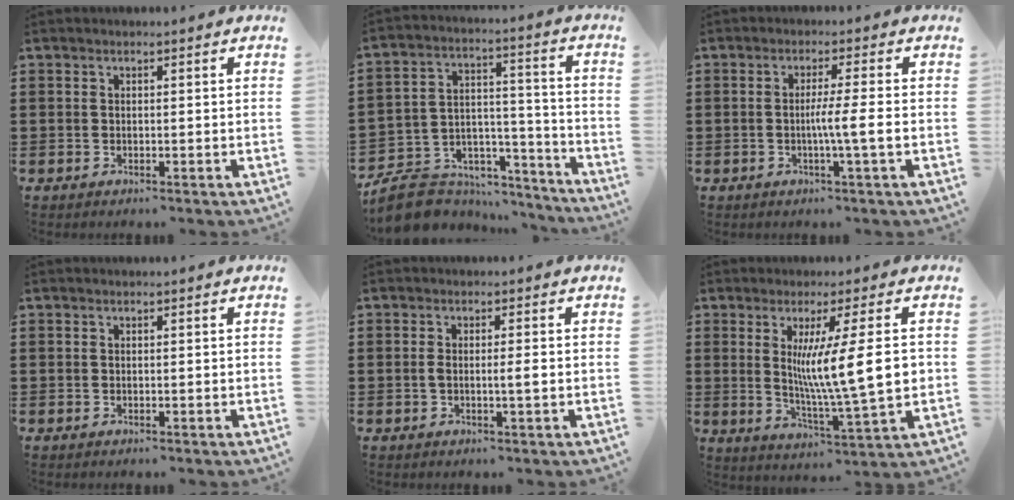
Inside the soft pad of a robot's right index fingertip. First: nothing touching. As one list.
[{"total": 7.9, "force": [-6.8, 3.7, 1.6], "torque": [-0.045, 0.006, -0.126]}, {"total": 4.7, "force": [-0.7, -0.5, 4.6], "torque": [-0.082, -0.007, -0.017]}, {"total": 0.0}, {"total": 2.2, "force": [-0.3, 0.1, 2.1], "torque": [-0.042, -0.002, -0.007]}, {"total": 11.5, "force": [1.8, 0.8, 11.3], "torque": [-0.206, -0.008, 0.027]}]